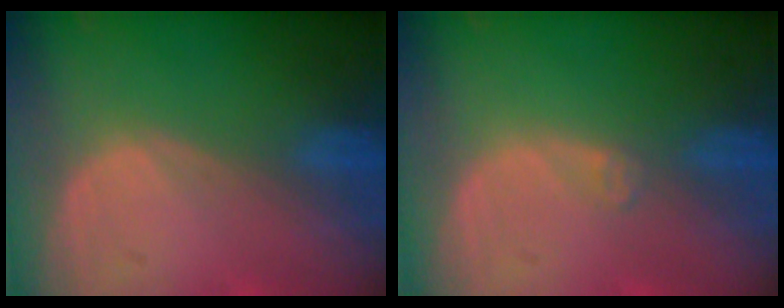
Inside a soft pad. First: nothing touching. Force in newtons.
{"total": 1.1, "press": 0.8, "slide": 0.7}